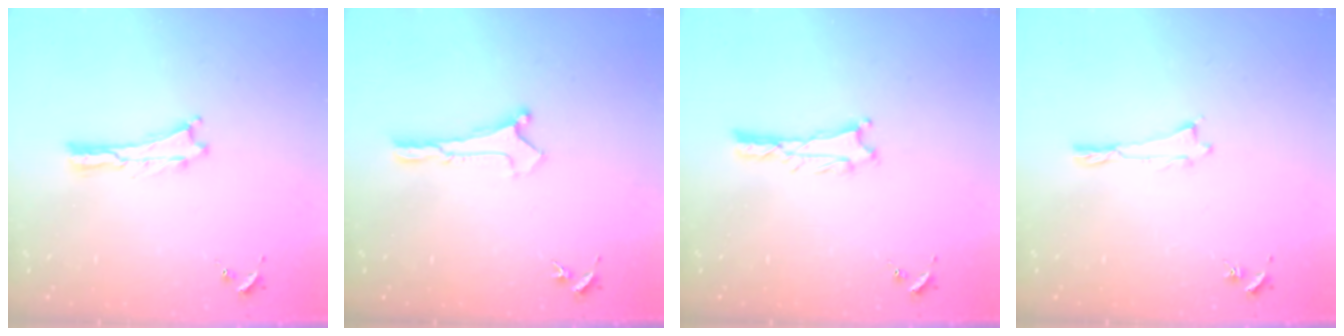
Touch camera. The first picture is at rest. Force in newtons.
{"total": 0.0}
{"total": 1.3, "press": 1.3, "slide": 0.3}
{"total": 0.0}